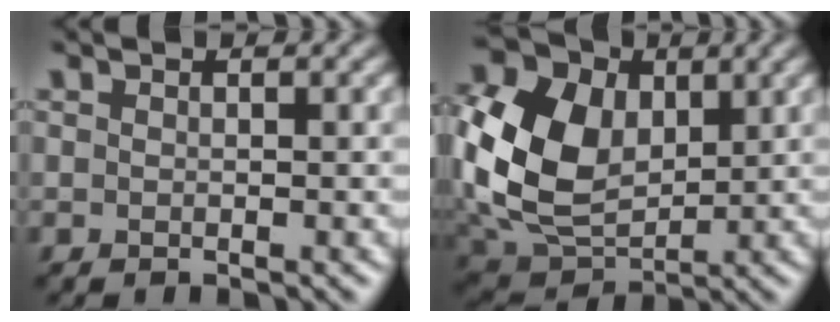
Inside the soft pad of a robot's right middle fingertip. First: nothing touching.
{"total": 13.2, "force": [1.8, 9.8, 8.8], "torque": [-0.214, 0.009, 0.035]}